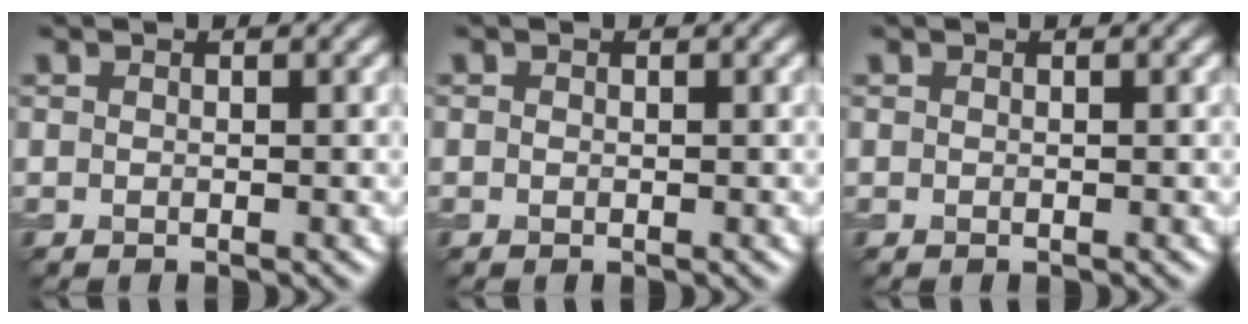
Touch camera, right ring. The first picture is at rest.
{"total": 0.0}
{"total": 0.0}